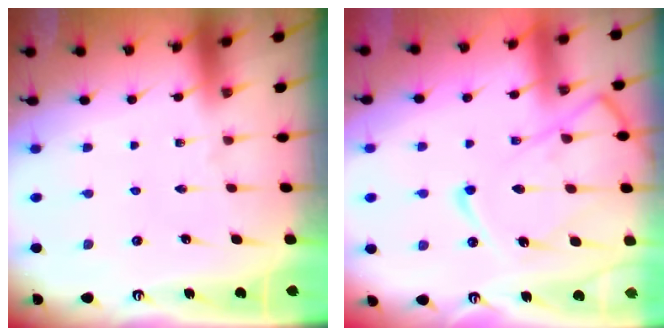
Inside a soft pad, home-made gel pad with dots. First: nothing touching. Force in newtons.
{"total": 13.4, "press": 13.3, "slide": 1.6}